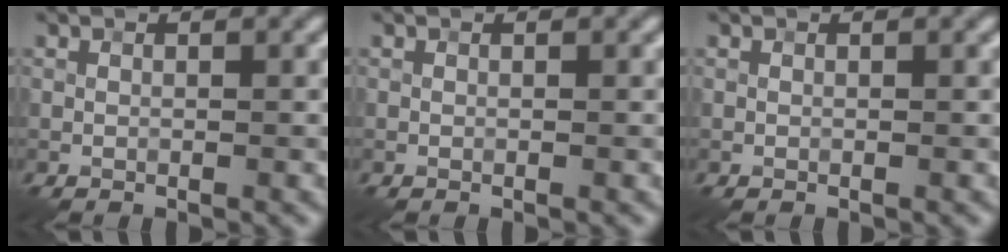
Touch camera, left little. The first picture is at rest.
{"total": 0.0}
{"total": 0.0}